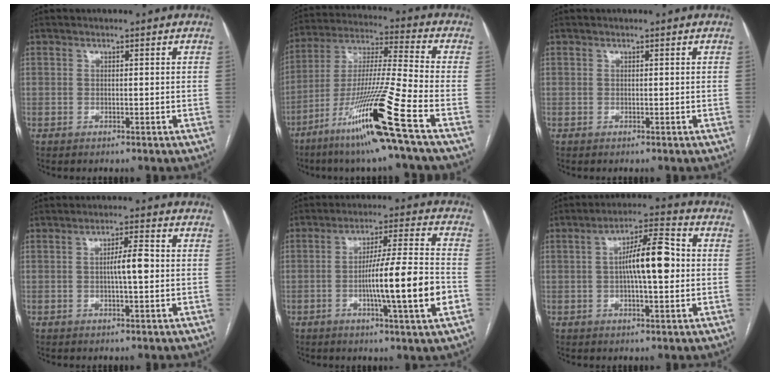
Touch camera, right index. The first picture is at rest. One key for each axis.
{"total": 18.9, "fx": -10.0, "fy": -2.0, "fz": 15.9, "tx": -0.326, "ty": -0.041, "tz": -0.188}
{"total": 0.0}
{"total": 4.3, "fx": -0.1, "fy": 0.4, "fz": 4.3, "tx": -0.072, "ty": 0.005, "tz": -0.003}
{"total": 14.1, "fx": -3.4, "fy": -0.5, "fz": 13.7, "tx": -0.227, "ty": -0.003, "tz": -0.060}
{"total": 10.2, "fx": 0.3, "fy": 2.1, "fz": 9.9, "tx": -0.171, "ty": 0.022, "tz": 0.001}